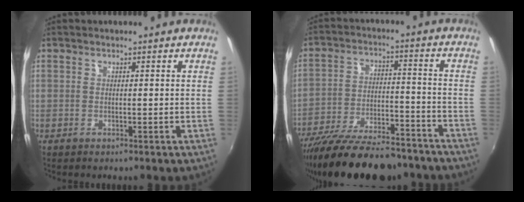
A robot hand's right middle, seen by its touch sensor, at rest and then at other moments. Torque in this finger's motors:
{"motor_torque": [1.13, -1.01, 0.49, 0.21]}